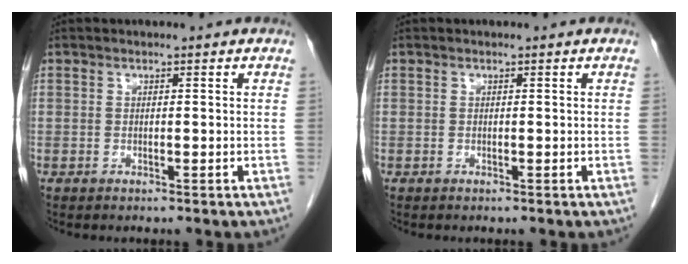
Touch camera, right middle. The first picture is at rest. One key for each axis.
{"total": 0.0}